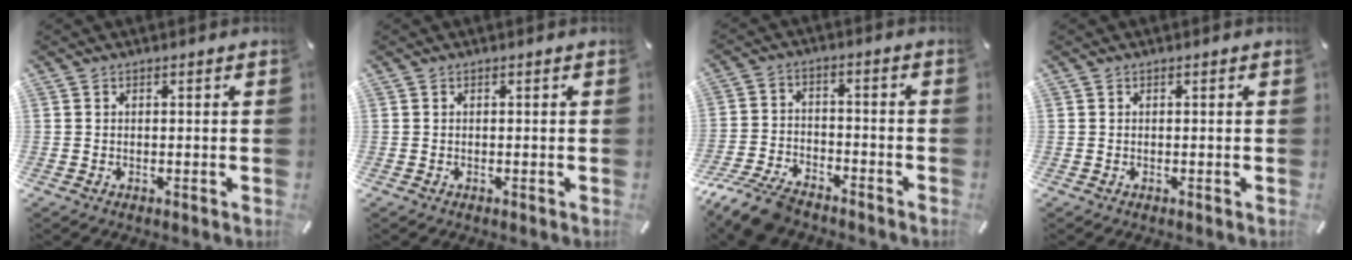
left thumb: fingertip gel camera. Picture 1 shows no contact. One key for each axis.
{"total": 0.0}
{"total": 10.2, "fx": -8.4, "fy": 3.6, "fz": 4.5, "tx": -0.095, "ty": 0.037, "tz": -0.164}
{"total": 0.0}